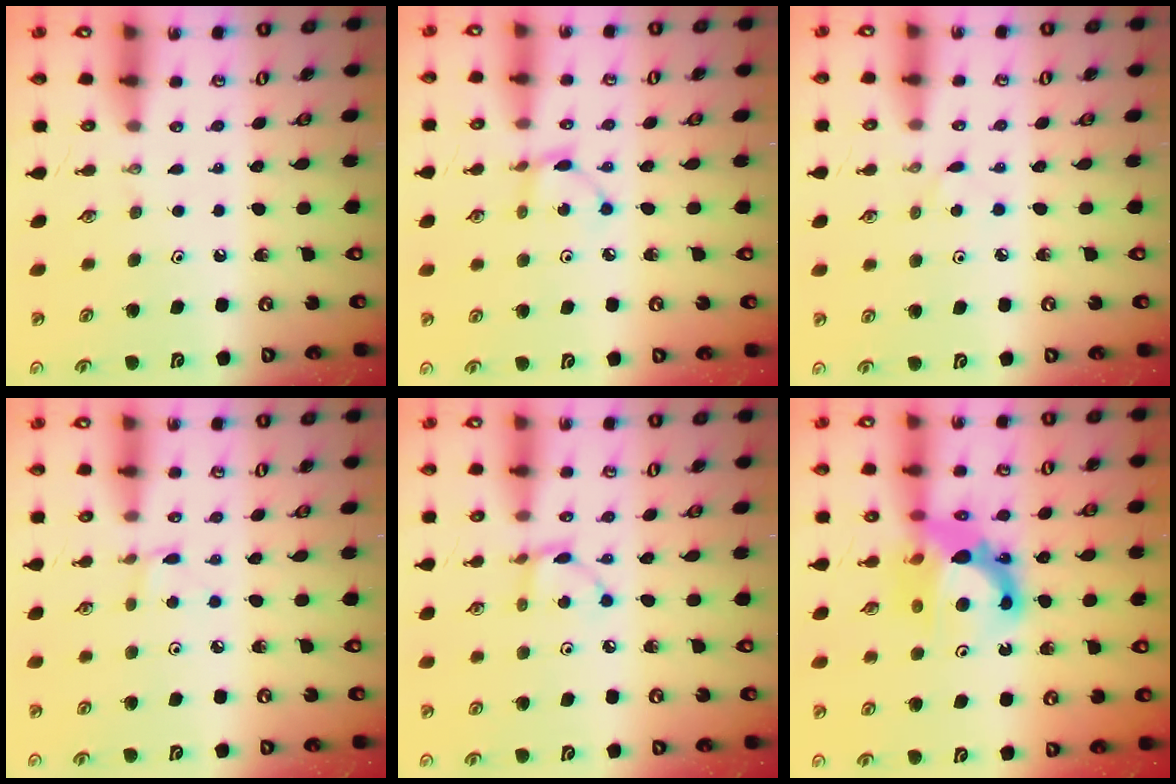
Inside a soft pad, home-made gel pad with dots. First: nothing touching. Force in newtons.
{"total": 2.6, "press": 2.6, "slide": 0.2}
{"total": 2.9, "press": 2.9, "slide": 0.1}
{"total": 1.6, "press": 1.6, "slide": 0.2}
{"total": 3.6, "press": 3.6, "slide": 0.2}
{"total": 12.6, "press": 12.4, "slide": 2.4}